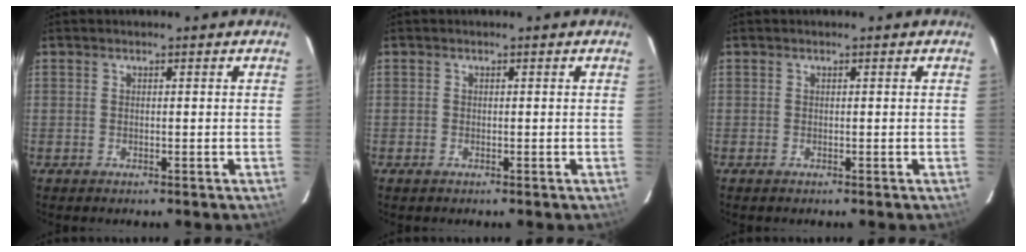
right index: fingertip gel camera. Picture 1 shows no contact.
{"total": 0.5, "force": [-0.3, 0.4, 0.1], "torque": [-0.002, -0.001, -0.007]}
{"total": 0.0}